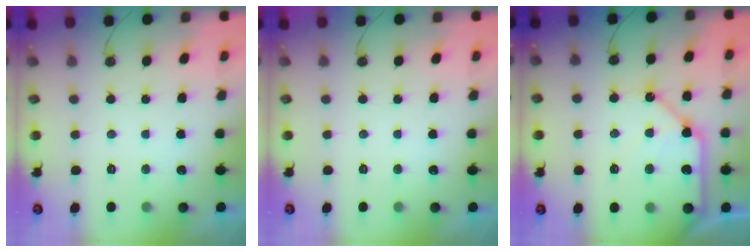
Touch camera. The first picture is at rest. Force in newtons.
{"total": 0.0}
{"total": 13.8, "press": 13.7, "slide": 1.8}